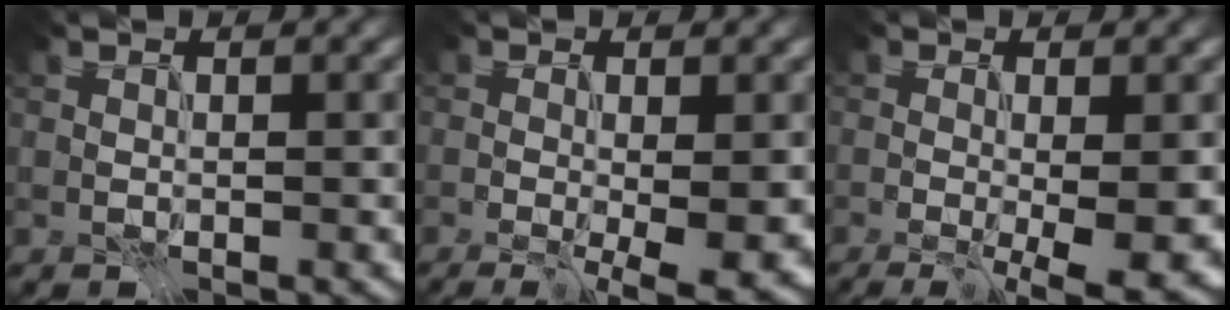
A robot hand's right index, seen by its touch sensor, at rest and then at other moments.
{"total": 5.0, "force": [-1.0, 1.2, 4.7], "torque": [-0.054, -0.010, -0.014]}
{"total": 6.0, "force": [-1.3, 1.4, 5.7], "torque": [-0.068, -0.011, -0.019]}